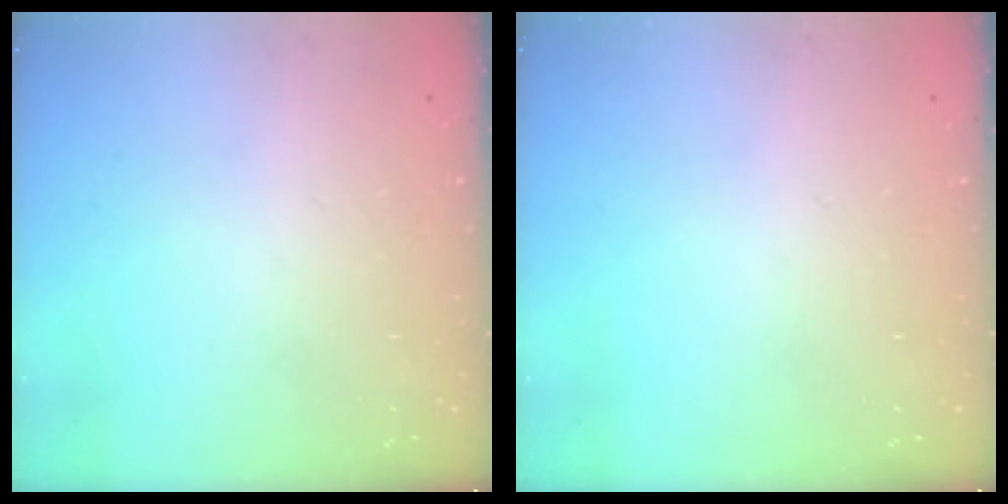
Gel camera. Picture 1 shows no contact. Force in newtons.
{"total": 0.0}